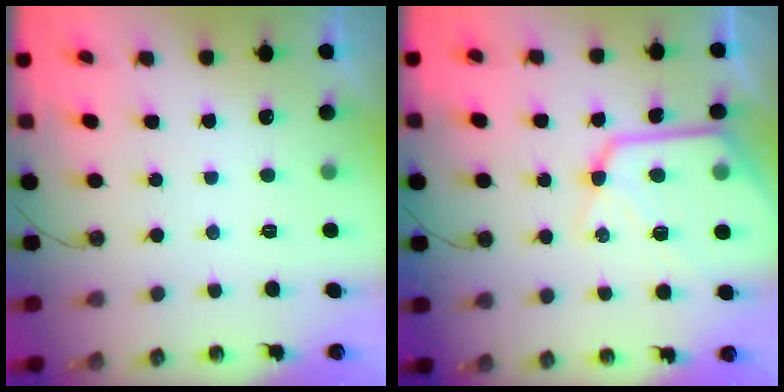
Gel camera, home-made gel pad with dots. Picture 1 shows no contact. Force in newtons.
{"total": 15.9, "press": 15.8, "slide": 1.5}